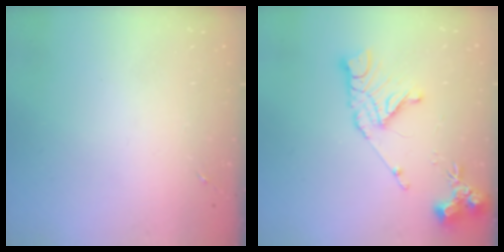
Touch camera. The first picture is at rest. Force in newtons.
{"total": 15.4, "press": 15.3, "slide": 1.8}